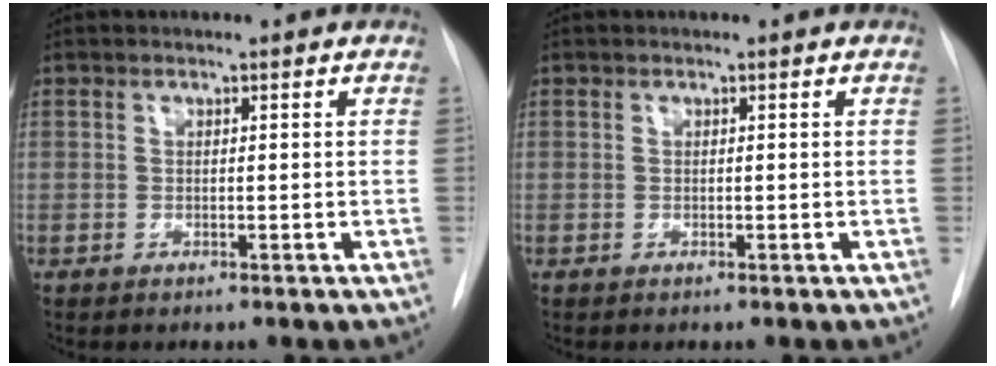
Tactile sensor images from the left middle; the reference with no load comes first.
{"total": 0.0}